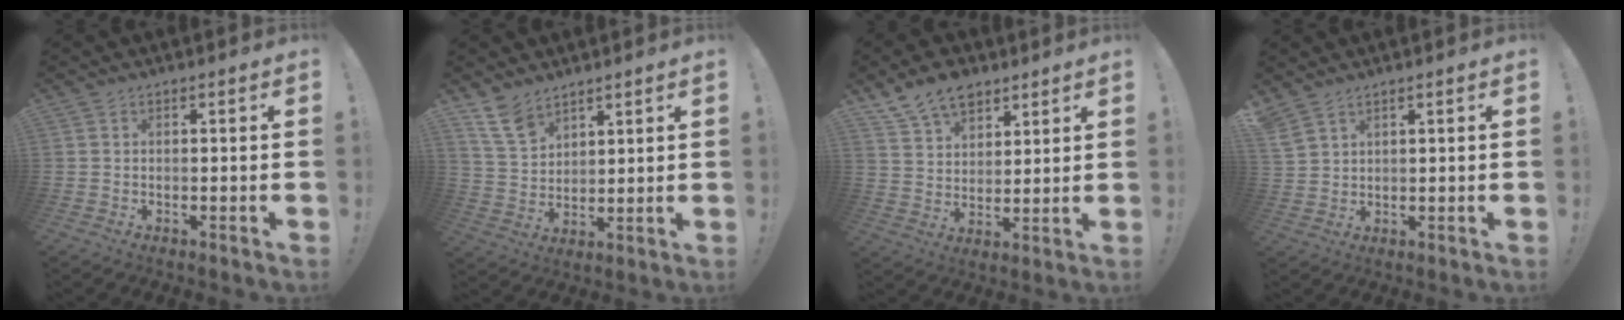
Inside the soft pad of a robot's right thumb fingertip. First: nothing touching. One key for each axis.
{"total": 9.5, "fx": 7.2, "fy": 5.0, "fz": 3.7, "tx": -0.077, "ty": -0.038, "tz": 0.143}
{"total": 10.8, "fx": 7.9, "fy": 6.2, "fz": 4.0, "tx": -0.073, "ty": -0.043, "tz": 0.152}
{"total": 4.3, "fx": 3.6, "fy": 1.4, "fz": 1.9, "tx": -0.039, "ty": -0.018, "tz": 0.071}